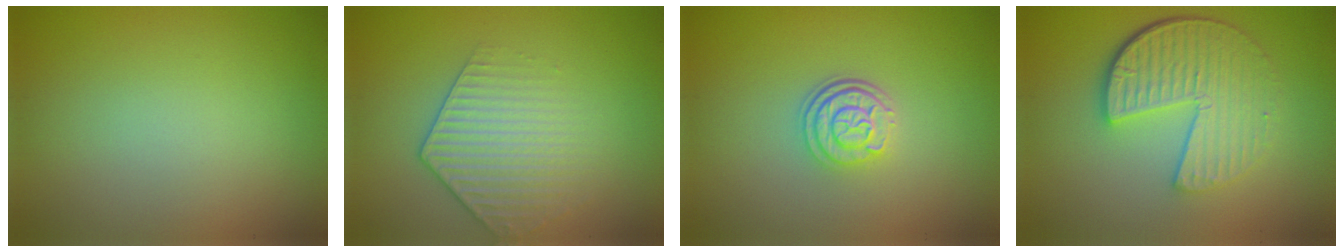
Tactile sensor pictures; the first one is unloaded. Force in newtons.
{"total": 3.1, "press": 3.0, "slide": 1.0}
{"total": 3.0, "press": 2.5, "slide": 1.8}
{"total": 6.2, "press": 4.4, "slide": 4.3}